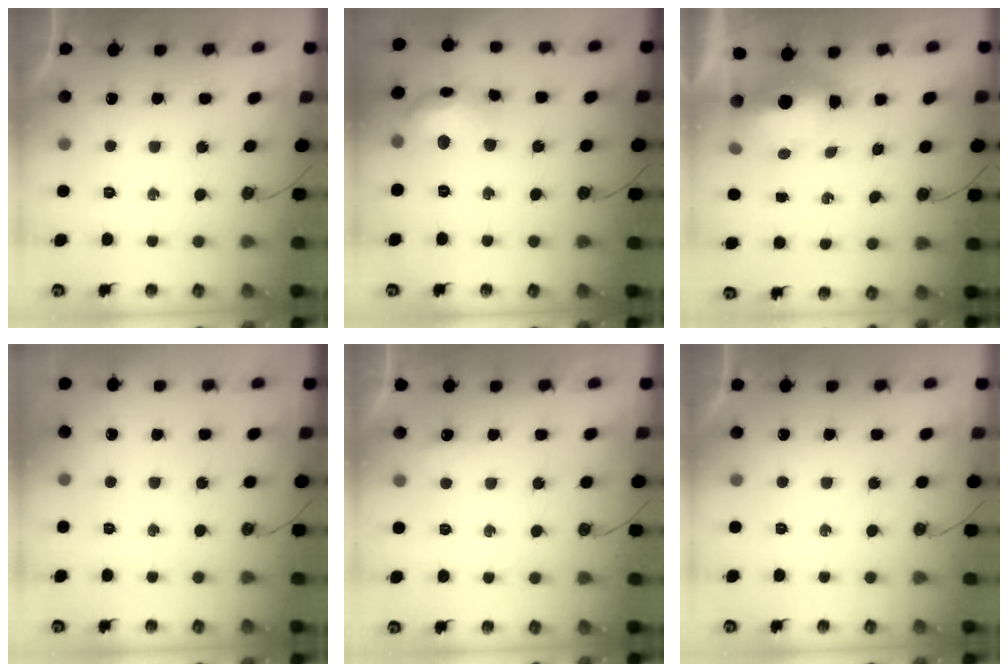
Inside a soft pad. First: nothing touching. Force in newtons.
{"total": 15.0, "press": 15.0, "slide": 1.3}
{"total": 8.8, "press": 8.6, "slide": 1.6}
{"total": 0.0}
{"total": 2.8, "press": 2.8, "slide": 0.4}
{"total": 0.0}